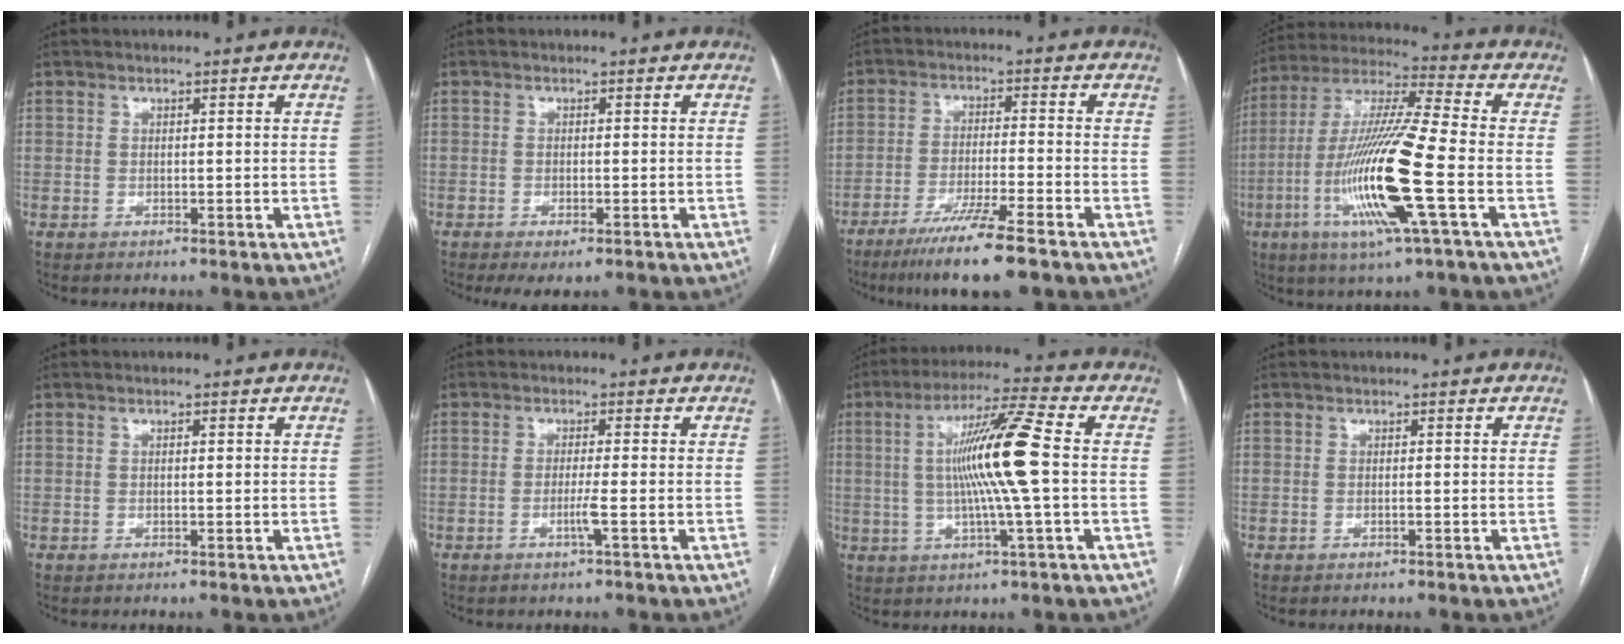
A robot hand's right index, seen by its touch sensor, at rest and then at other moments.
{"total": 3.0, "force": [-1.8, 1.0, 2.2], "torque": [-0.035, -0.007, -0.021]}
{"total": 10.6, "force": [-7.4, -0.1, 7.5], "torque": [-0.127, -0.029, -0.124]}
{"total": 18.6, "force": [-5.3, 0.4, 17.8], "torque": [-0.366, -0.018, -0.106]}
{"total": 0.7, "force": [0.1, 0.2, 0.7], "torque": [-0.012, 0.000, 0.001]}
{"total": 2.4, "force": [-0.9, -0.5, 2.2], "torque": [-0.043, -0.004, -0.019]}
{"total": 13.0, "force": [0.5, -0.8, 13.0], "torque": [-0.238, 0.006, 0.006]}
{"total": 0.0}